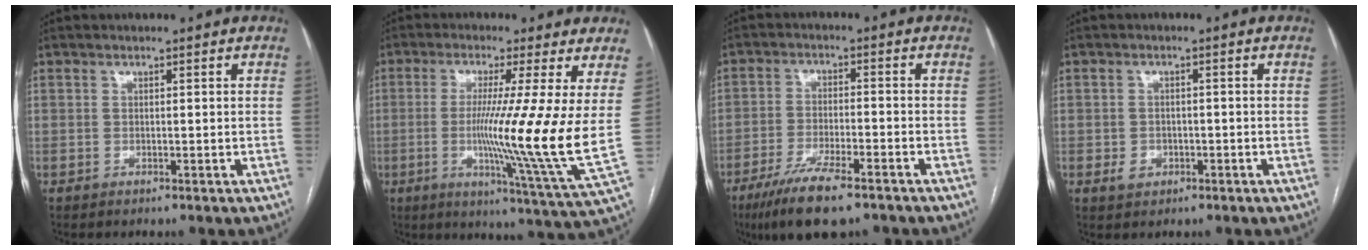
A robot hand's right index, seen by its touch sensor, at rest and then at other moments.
{"total": 14.6, "force": [0.6, -2.2, 14.4], "torque": [-0.235, -0.040, 0.001]}
{"total": 10.5, "force": [-7.4, 1.8, 7.2], "torque": [-0.128, -0.023, -0.123]}
{"total": 2.4, "force": [-0.8, 2.1, 0.9], "torque": [-0.006, 0.006, -0.004]}